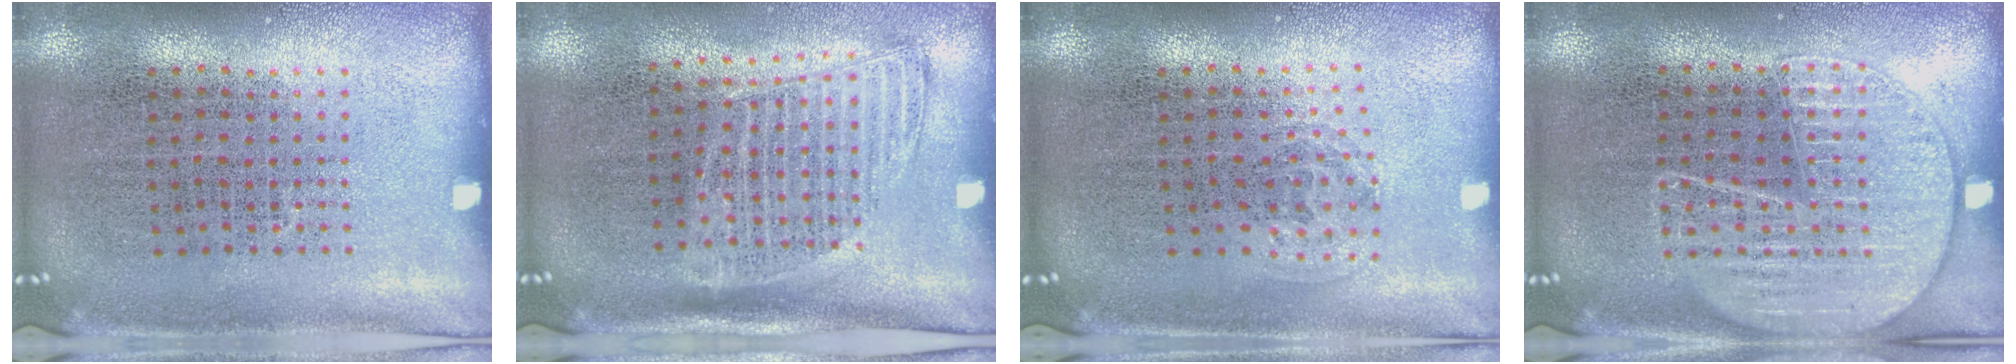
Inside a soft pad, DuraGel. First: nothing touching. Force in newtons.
{"total": 1.4, "press": 1.2, "slide": 0.6}
{"total": 1.0, "press": 0.6, "slide": 0.8}
{"total": 1.4, "press": 1.4, "slide": 0.2}